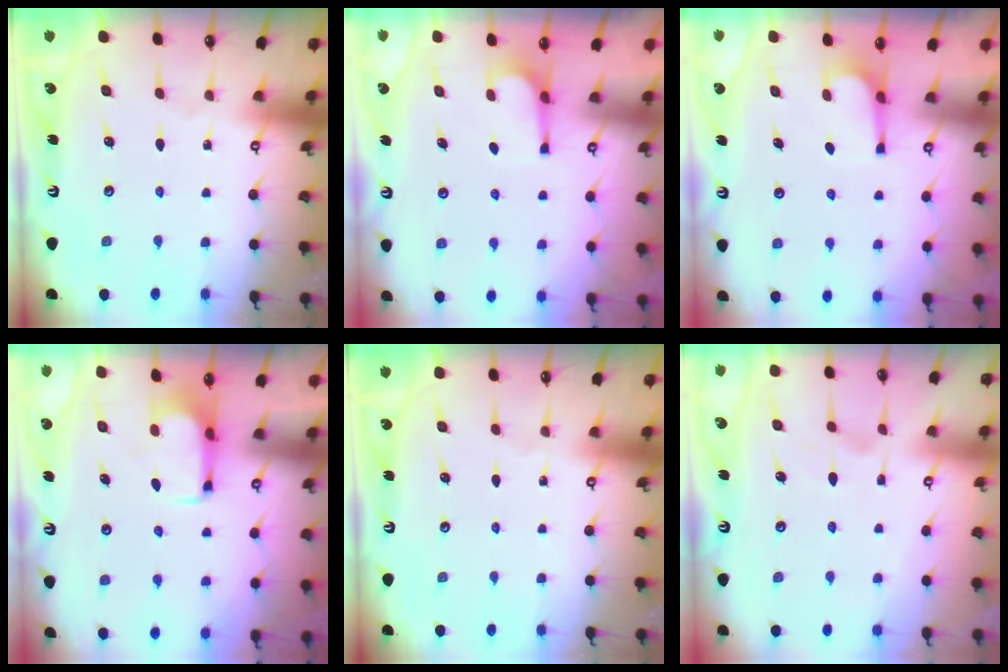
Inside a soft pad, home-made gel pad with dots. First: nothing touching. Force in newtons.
{"total": 0.8, "press": 0.5, "slide": 0.7}
{"total": 0.8, "press": 0.5, "slide": 0.7}
{"total": 2.0, "press": 1.9, "slide": 0.4}
{"total": 0.0}
{"total": 2.2, "press": 1.9, "slide": 1.1}